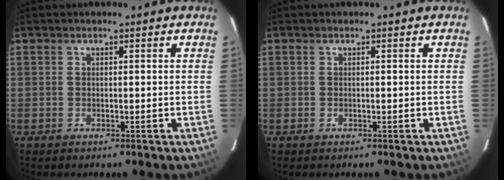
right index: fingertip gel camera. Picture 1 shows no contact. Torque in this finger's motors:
{"motor_torque": [0.00, 0.00, 0.00, 0.00]}